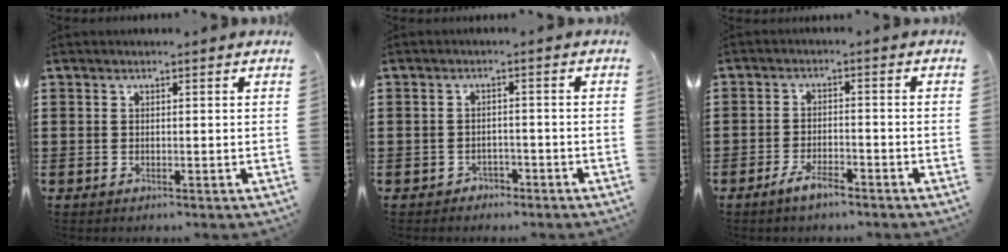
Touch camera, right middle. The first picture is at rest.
{"total": 1.8, "force": [-1.6, 0.8, -0.1], "torque": [-0.007, 0.002, -0.037]}
{"total": 3.7, "force": [-2.8, 1.2, 2.1], "torque": [-0.048, 0.005, -0.057]}